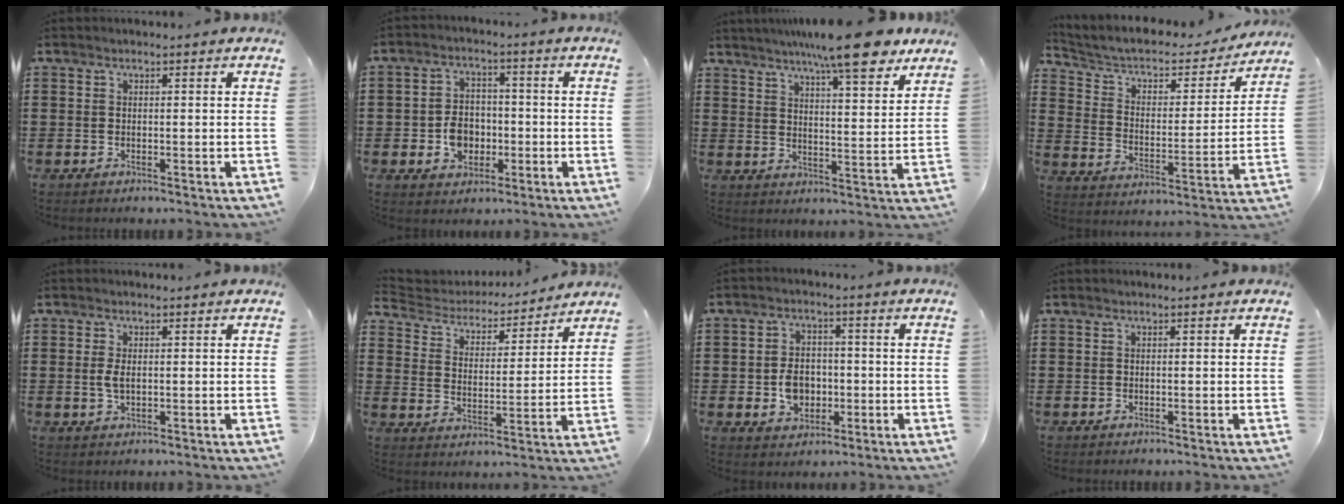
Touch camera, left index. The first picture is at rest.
{"total": 6.0, "force": [-1.4, 4.7, 3.5], "torque": [-0.070, 0.006, -0.028]}
{"total": 10.5, "force": [8.5, 0.7, 6.2], "torque": [-0.111, -0.033, 0.143]}
{"total": 4.6, "force": [3.5, 2.2, 2.1], "torque": [-0.061, -0.024, 0.051]}
{"total": 2.3, "force": [0.1, 1.1, 2.1], "torque": [-0.057, -0.003, -0.003]}
{"total": 4.1, "force": [4.0, 0.8, 0.4], "torque": [-0.034, -0.031, 0.063]}
{"total": 6.0, "force": [-1.0, 4.6, 3.7], "torque": [-0.074, 0.005, -0.020]}
{"total": 0.0}